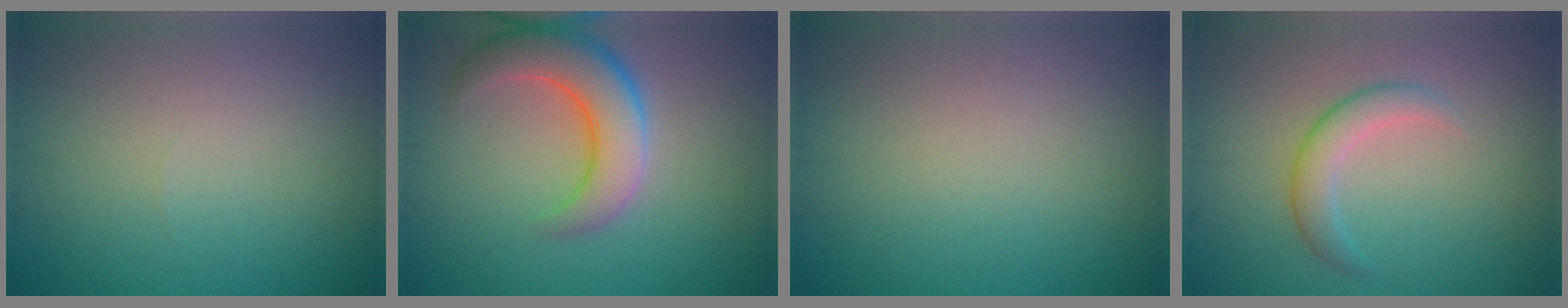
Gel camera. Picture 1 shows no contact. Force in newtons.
{"total": 6.5, "press": 6.5, "slide": 0.3}
{"total": 0.0}
{"total": 2.5, "press": 2.5, "slide": 0.1}